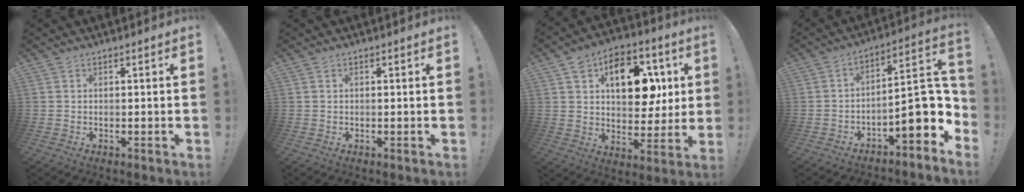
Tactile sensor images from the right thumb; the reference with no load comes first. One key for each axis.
{"total": 0.0}
{"total": 16.4, "fx": 5.8, "fy": 10.8, "fz": 10.9, "tx": -0.136, "ty": -0.015, "tz": 0.100}
{"total": 15.2, "fx": -3.1, "fy": 5.7, "fz": 13.8, "tx": -0.180, "ty": 0.002, "tz": -0.045}